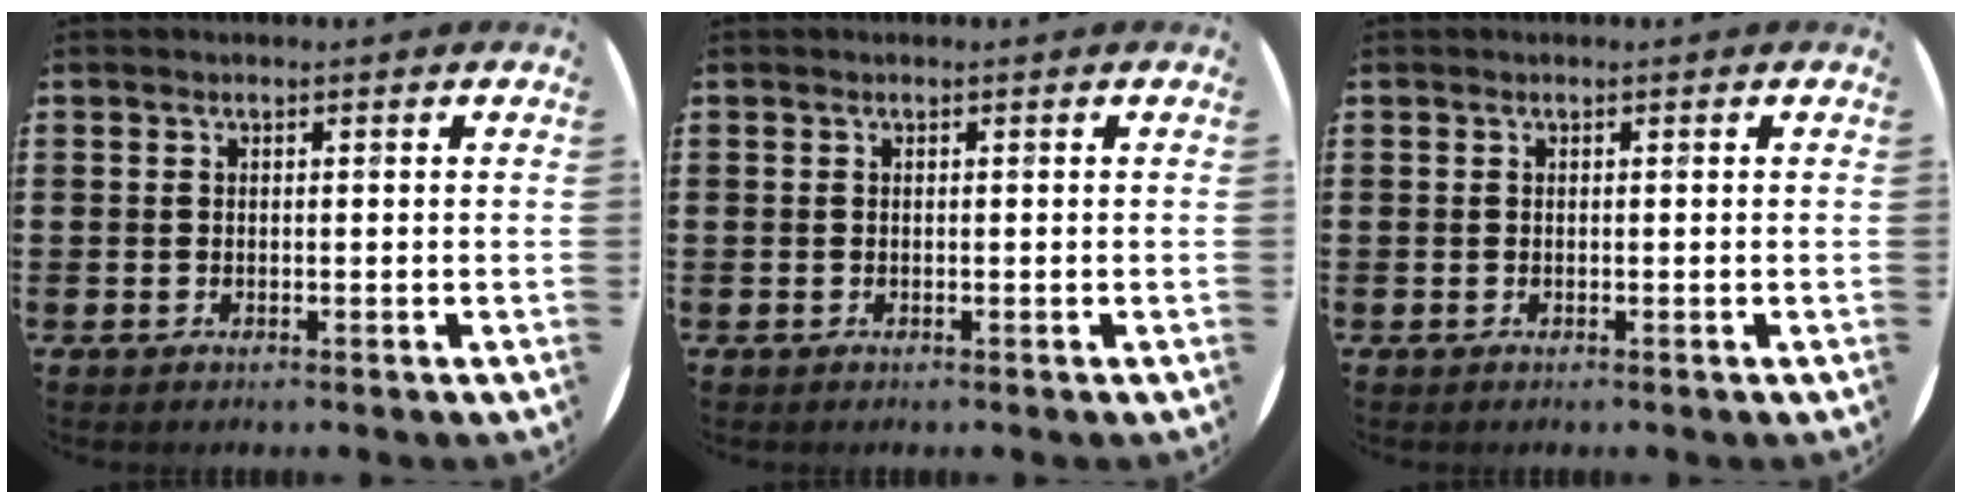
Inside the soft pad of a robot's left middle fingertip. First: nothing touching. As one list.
[{"total": 0.0}, {"total": 0.0}]